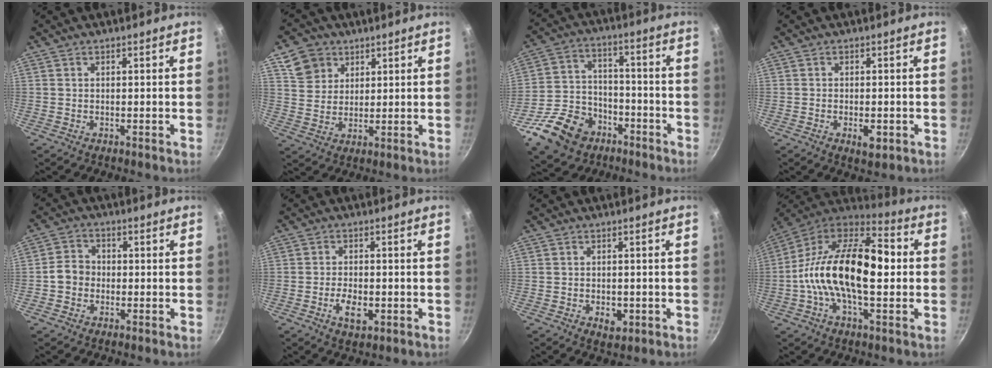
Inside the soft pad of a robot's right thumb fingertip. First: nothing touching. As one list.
[{"total": 7.8, "force": [4.1, 6.3, 2.2], "torque": [-0.014, -0.001, 0.079]}, {"total": 15.6, "force": [-8.4, 11.0, 7.1], "torque": [-0.117, 0.052, -0.139]}, {"total": 3.4, "force": [-1.2, 1.5, 2.8], "torque": [-0.040, 0.003, -0.015]}, {"total": 4.7, "force": [-1.0, 4.1, 2.1], "torque": [-0.018, 0.018, -0.028]}, {"total": 5.2, "force": [-1.7, 2.7, 4.1], "torque": [-0.071, 0.009, -0.028]}, {"total": 3.7, "force": [-1.2, 2.4, 2.6], "torque": [-0.029, 0.005, -0.011]}, {"total": 23.3, "force": [-0.3, 11.9, 20.1], "torque": [-0.335, 0.042, -0.031]}]